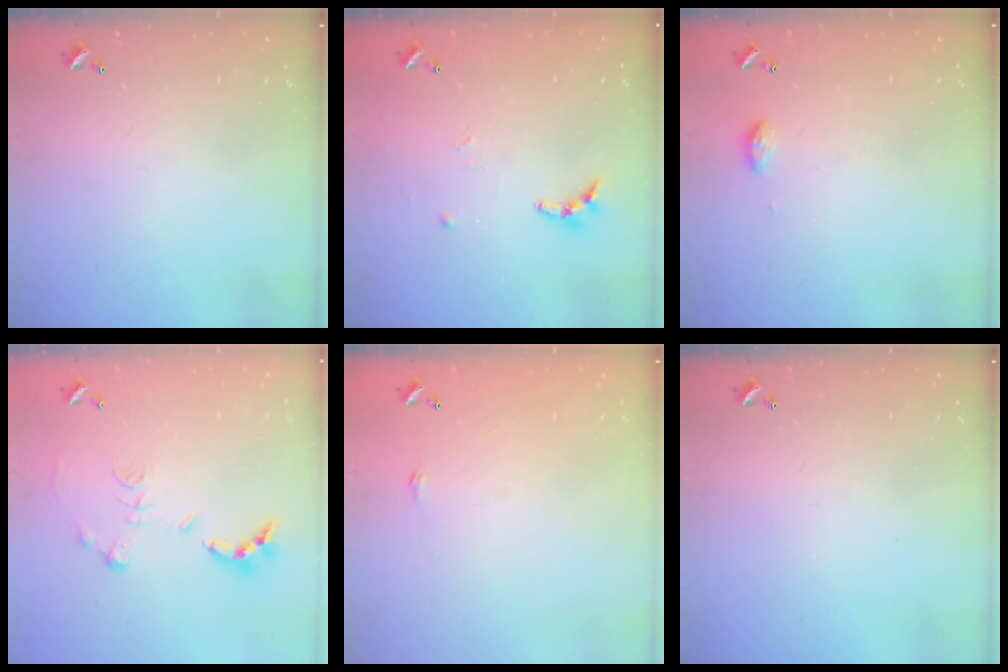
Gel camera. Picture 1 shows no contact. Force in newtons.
{"total": 6.6, "press": 6.5, "slide": 0.6}
{"total": 4.7, "press": 4.7, "slide": 0.6}
{"total": 1.1, "press": 1.0, "slide": 0.4}
{"total": 0.6, "press": 0.6, "slide": 0.2}
{"total": 0.0}